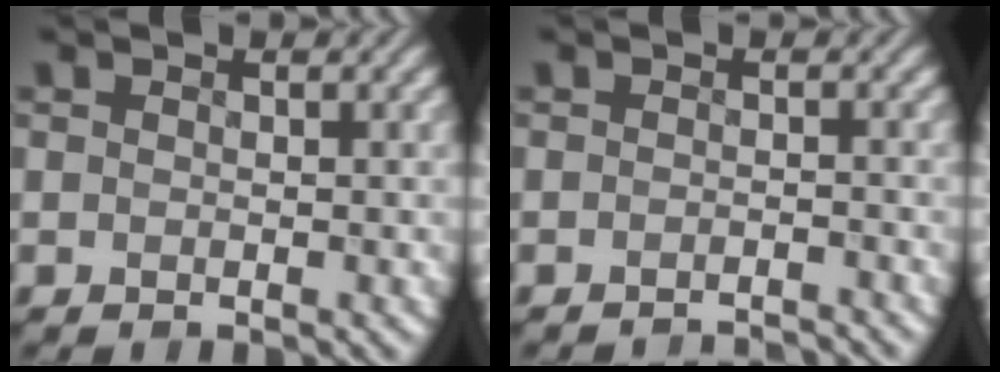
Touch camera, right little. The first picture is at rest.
{"total": 2.4, "force": [-2.4, 0.0, 0.3], "torque": [-0.002, -0.001, -0.034]}